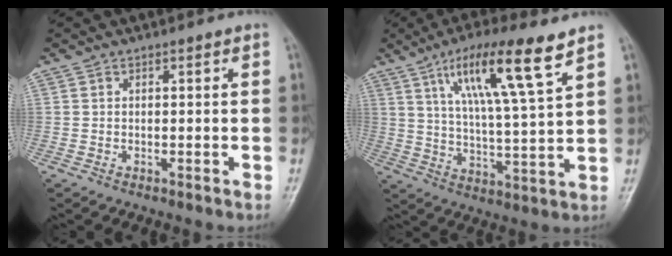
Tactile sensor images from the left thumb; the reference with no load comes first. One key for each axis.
{"total": 14.7, "fx": 8.1, "fy": 1.8, "fz": 12.1, "tx": -0.212, "ty": -0.031, "tz": 0.143}